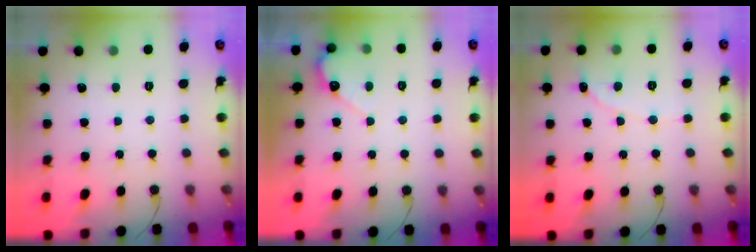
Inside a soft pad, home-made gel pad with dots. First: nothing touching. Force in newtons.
{"total": 4.7, "press": 4.7, "slide": 0.4}
{"total": 1.0, "press": 1.0, "slide": 0.1}